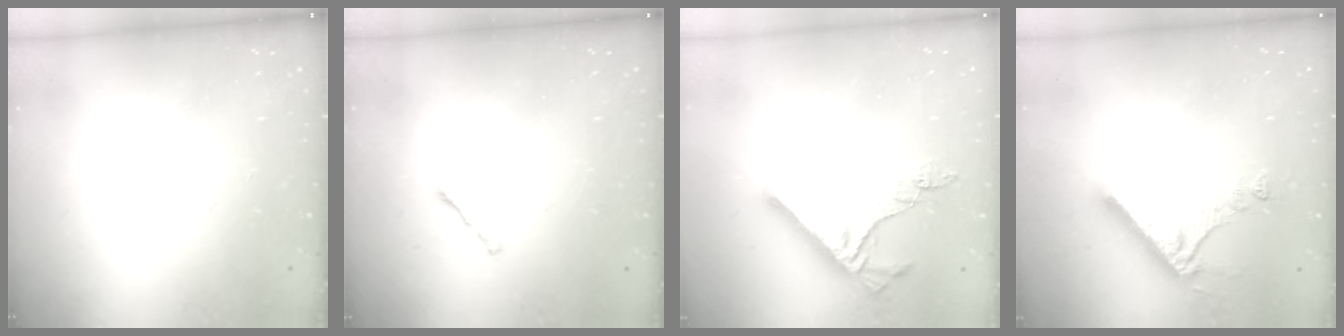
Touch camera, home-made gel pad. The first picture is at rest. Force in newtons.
{"total": 1.2, "press": 1.1, "slide": 0.5}
{"total": 11.8, "press": 11.8, "slide": 1.1}
{"total": 13.4, "press": 13.4, "slide": 1.3}